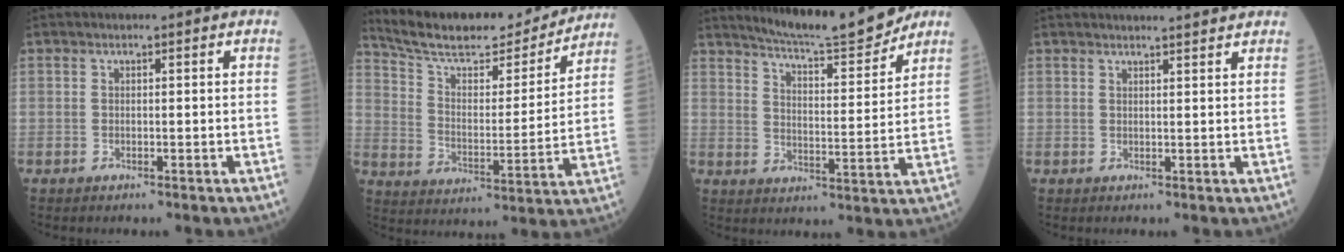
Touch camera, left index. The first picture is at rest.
{"total": 19.7, "force": [17.9, 4.0, 7.1], "torque": [-0.116, -0.004, 0.273]}
{"total": 12.8, "force": [12.0, 0.4, 4.5], "torque": [-0.075, -0.009, 0.180]}
{"total": 7.4, "force": [7.0, 0.1, 2.3], "torque": [-0.028, 0.019, 0.072]}